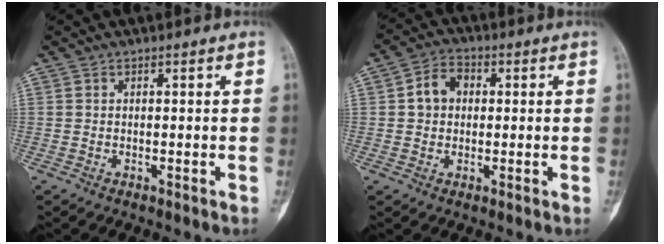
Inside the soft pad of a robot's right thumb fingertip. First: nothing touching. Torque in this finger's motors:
{"motor_torque": [0.21, 0.21, 0.11, -0.11, 0.10]}